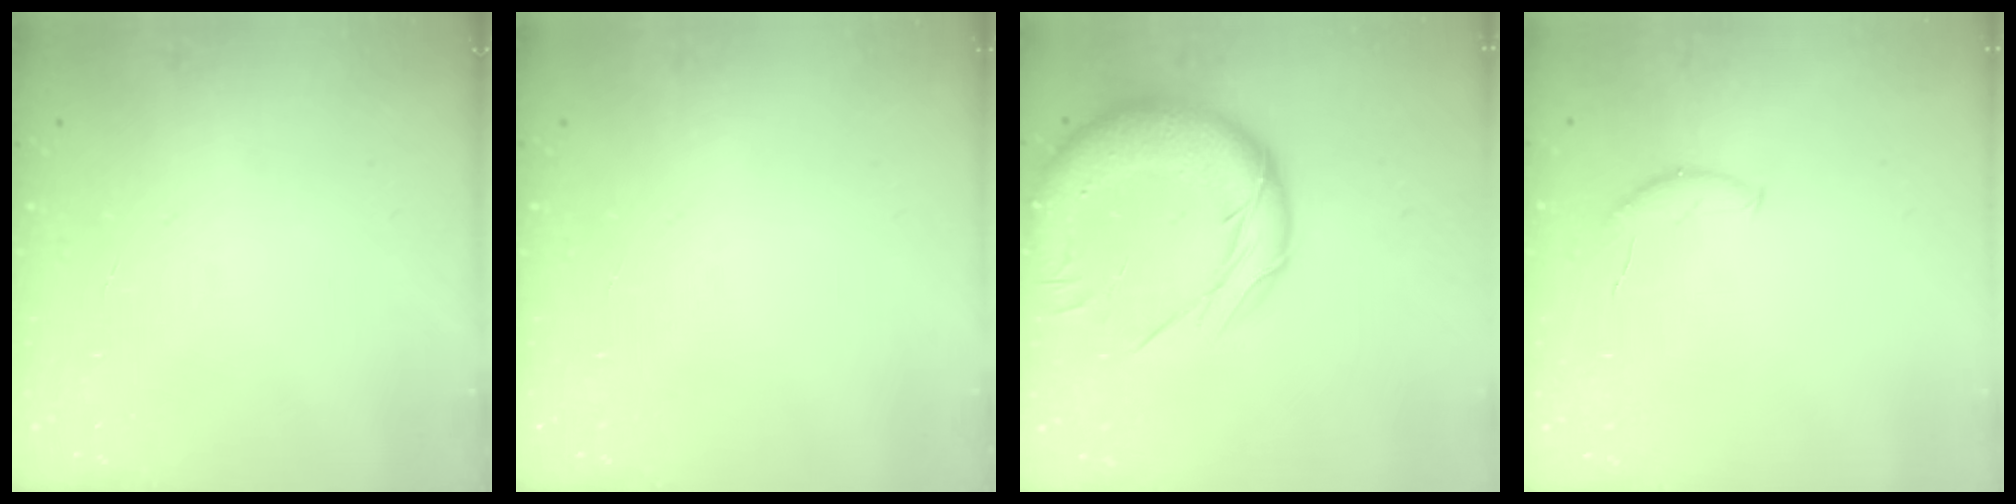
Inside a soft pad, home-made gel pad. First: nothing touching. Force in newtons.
{"total": 0.0}
{"total": 18.5, "press": 18.2, "slide": 3.6}
{"total": 5.3, "press": 5.2, "slide": 0.6}